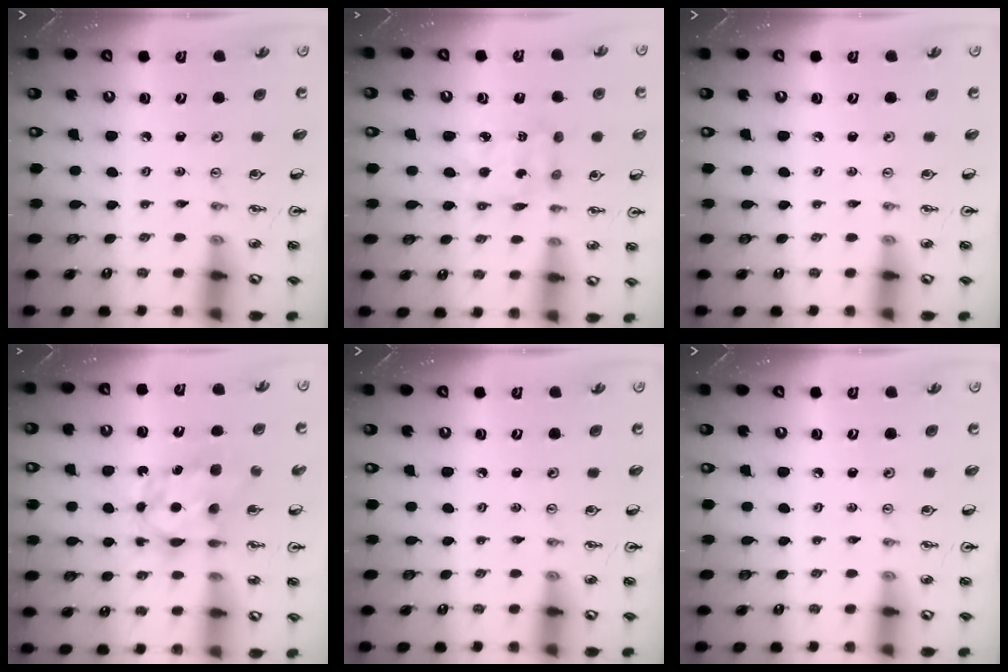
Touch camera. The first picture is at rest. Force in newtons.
{"total": 4.2, "press": 4.2, "slide": 0.3}
{"total": 0.0}
{"total": 6.2, "press": 6.2, "slide": 0.5}
{"total": 0.0}
{"total": 0.0}